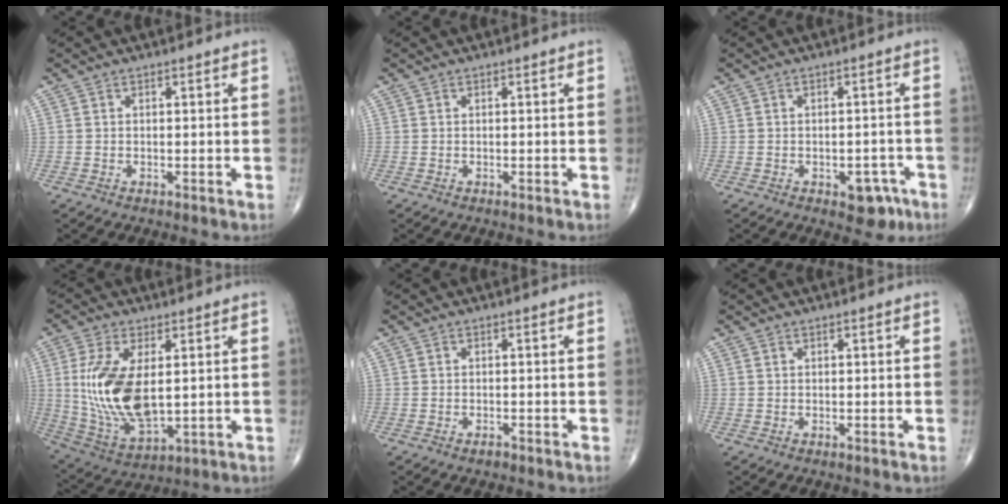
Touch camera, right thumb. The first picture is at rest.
{"total": 0.0}
{"total": 5.1, "force": [-2.6, 3.1, 3.2], "torque": [-0.016, 0.018, -0.029]}
{"total": 16.0, "force": [1.7, 8.0, 13.8], "torque": [-0.280, -0.019, 0.049]}
{"total": 0.9, "force": [-0.7, 0.5, 0.4], "torque": [-0.006, 0.001, -0.012]}
{"total": 0.0}